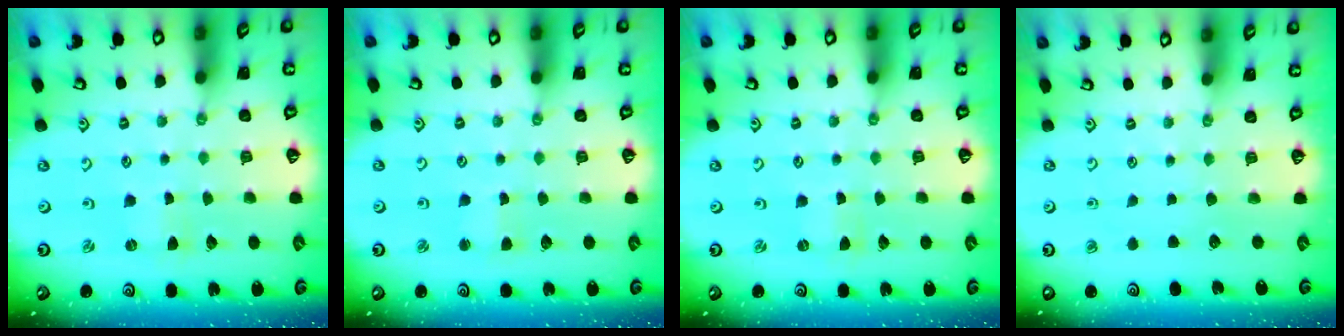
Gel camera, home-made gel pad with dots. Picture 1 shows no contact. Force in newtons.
{"total": 2.3, "press": 2.3, "slide": 0.4}
{"total": 0.0}
{"total": 0.0}